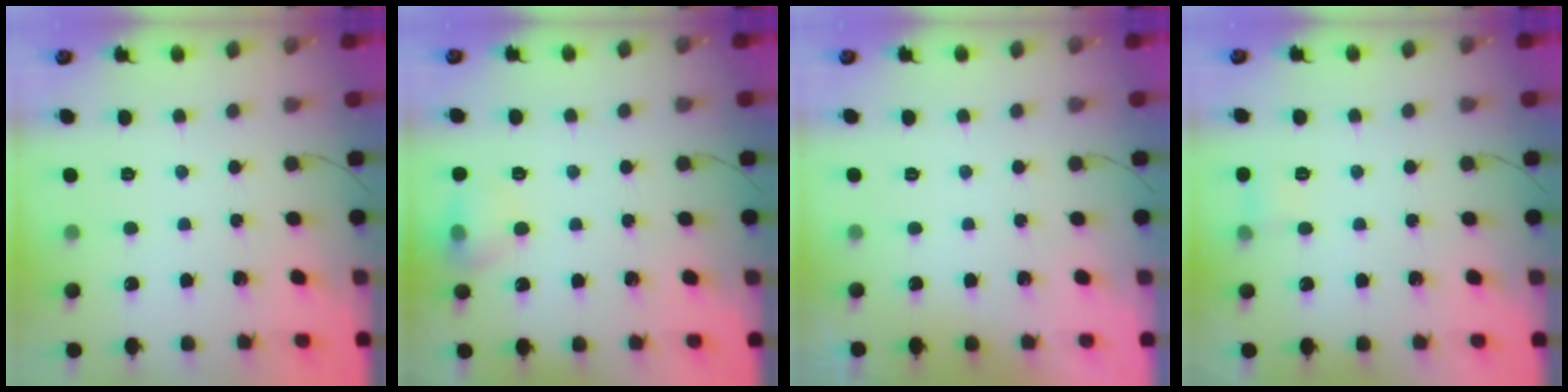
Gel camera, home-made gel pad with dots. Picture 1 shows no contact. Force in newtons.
{"total": 9.0, "press": 8.9, "slide": 1.2}
{"total": 0.0}
{"total": 4.3, "press": 4.1, "slide": 1.3}